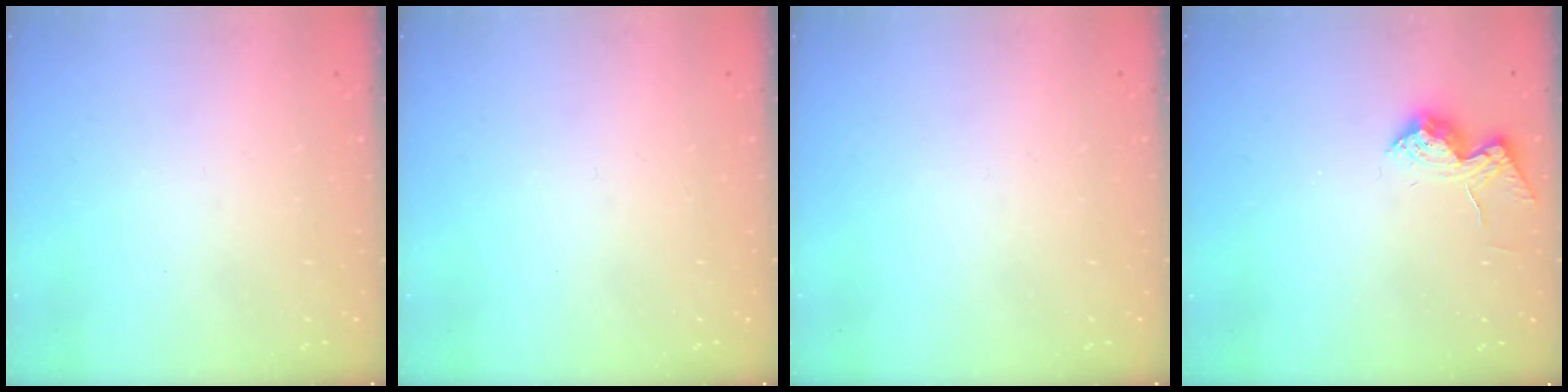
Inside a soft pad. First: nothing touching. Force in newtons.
{"total": 0.0}
{"total": 0.0}
{"total": 12.6, "press": 12.6, "slide": 0.5}